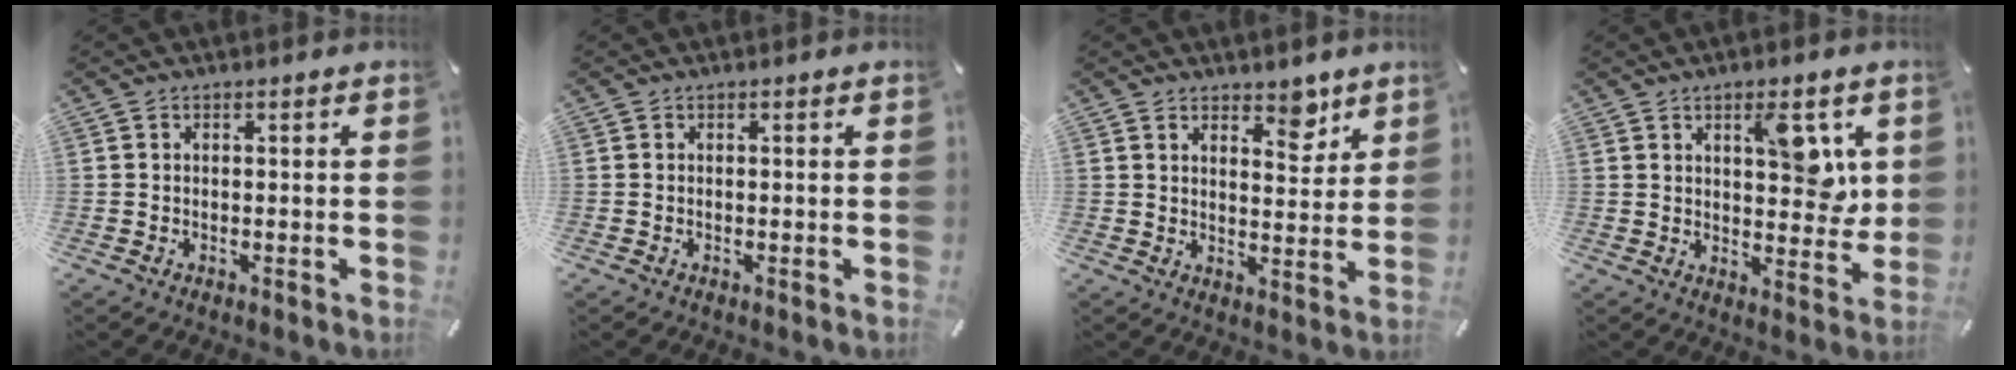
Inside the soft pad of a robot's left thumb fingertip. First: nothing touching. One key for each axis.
{"total": 0.0}
{"total": 6.3, "fx": 4.8, "fy": 3.2, "fz": 2.5, "tx": -0.008, "ty": -0.035, "tz": 0.079}
{"total": 9.9, "fx": 4.2, "fy": 4.7, "fz": 7.7, "tx": -0.087, "ty": -0.022, "tz": 0.063}